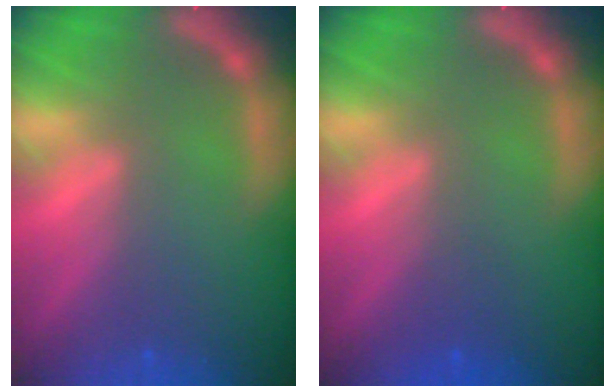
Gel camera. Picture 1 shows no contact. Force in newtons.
{"total": 1.5}